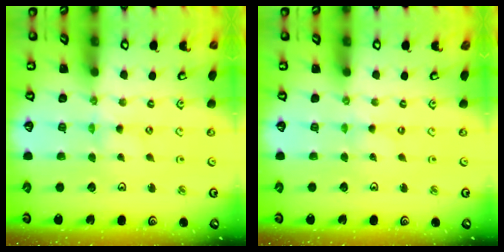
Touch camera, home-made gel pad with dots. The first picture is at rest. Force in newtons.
{"total": 0.0}